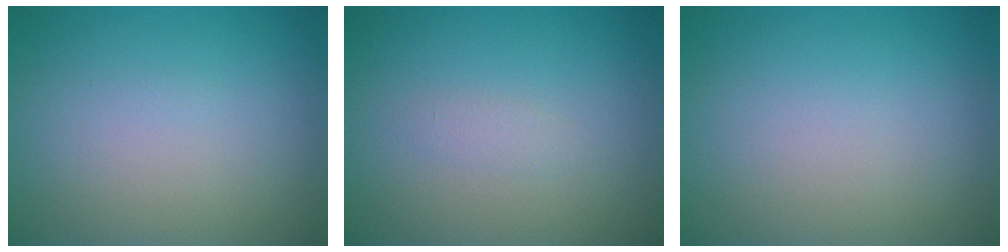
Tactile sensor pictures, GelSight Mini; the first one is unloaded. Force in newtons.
{"total": 0.8, "press": 0.8, "slide": 0.0}
{"total": 0.0}